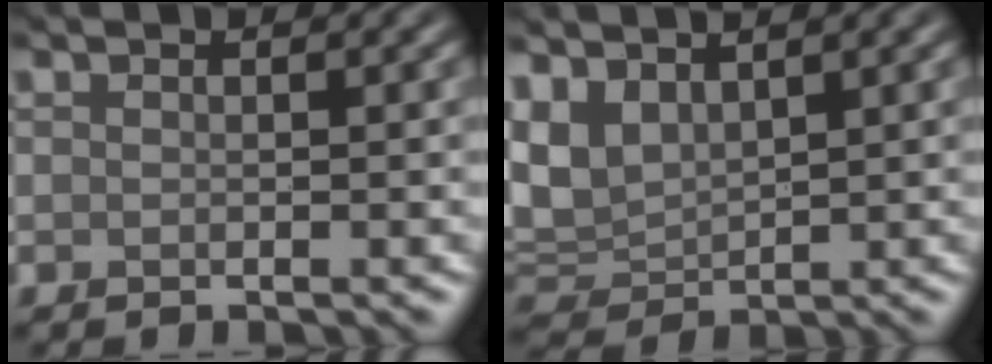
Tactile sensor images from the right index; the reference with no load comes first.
{"total": 5.6, "force": [2.5, 3.4, 3.6], "torque": [-0.098, 0.003, 0.053]}